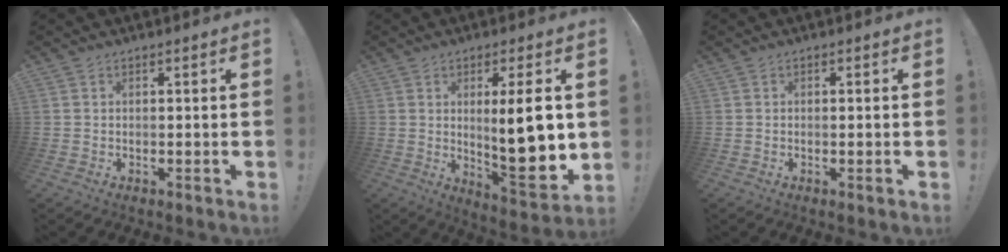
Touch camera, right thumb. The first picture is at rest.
{"total": 14.8, "force": [2.0, 3.1, 14.3], "torque": [-0.217, -0.024, 0.024]}
{"total": 1.3, "force": [-0.2, -0.1, 1.2], "torque": [-0.016, -0.003, -0.006]}